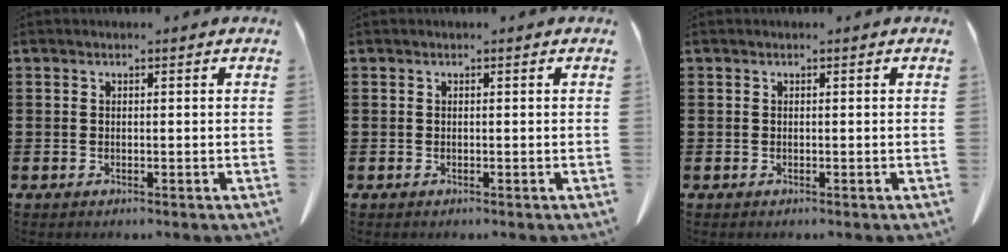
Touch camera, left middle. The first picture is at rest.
{"total": 0.0}
{"total": 0.0}